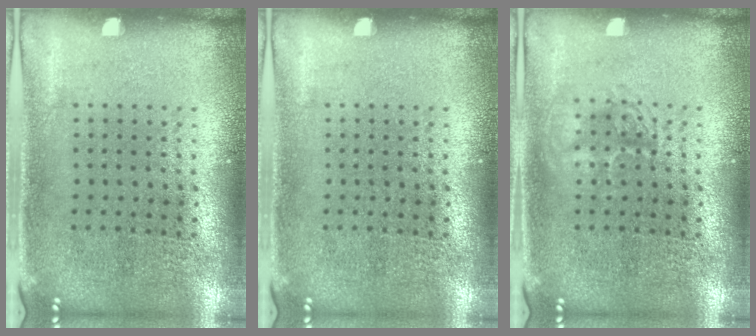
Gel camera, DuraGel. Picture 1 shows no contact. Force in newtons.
{"total": 0.0}
{"total": 1.8, "press": 1.7, "slide": 0.2}